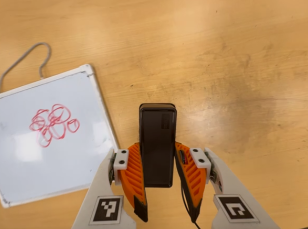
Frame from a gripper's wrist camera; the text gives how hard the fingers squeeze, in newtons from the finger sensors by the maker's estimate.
{"total": 4.4, "left": 2.9, "right": 5.9}